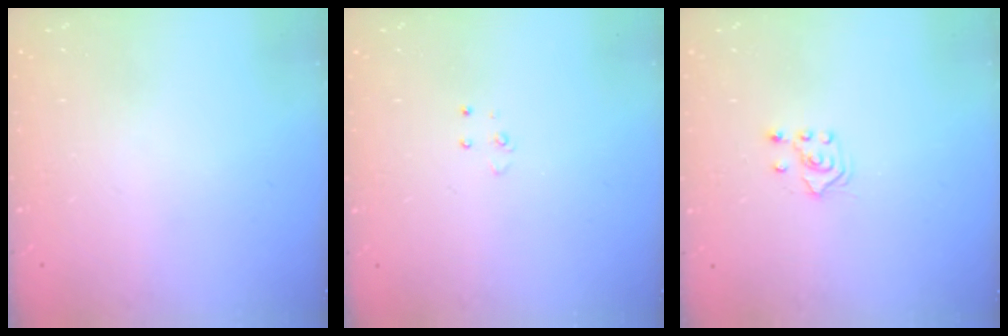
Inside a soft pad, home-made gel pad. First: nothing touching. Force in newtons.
{"total": 3.2, "press": 3.2, "slide": 0.4}
{"total": 3.5, "press": 3.4, "slide": 0.8}